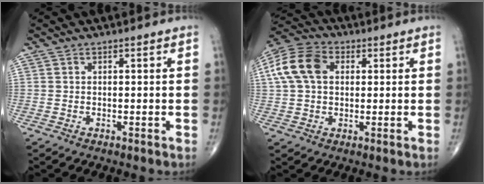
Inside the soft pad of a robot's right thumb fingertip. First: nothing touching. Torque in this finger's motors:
{"motor_torque": [-0.06, 0.21, 0.32, -0.07, 0.07]}